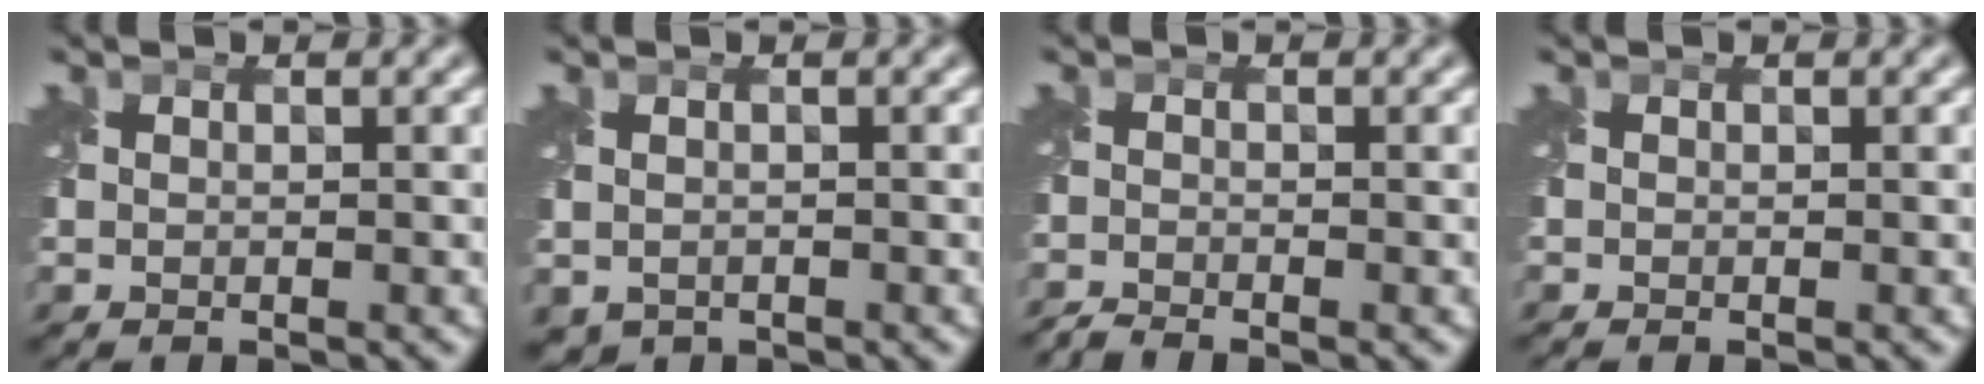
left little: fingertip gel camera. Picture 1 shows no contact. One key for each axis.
{"total": 1.2, "fx": -0.7, "fy": 0.9, "fz": 0.5, "tx": -0.014, "ty": -0.009, "tz": -0.011}
{"total": 1.7, "fx": -1.7, "fy": -0.1, "fz": 0.3, "tx": -0.010, "ty": -0.008, "tz": -0.043}
{"total": 0.0}